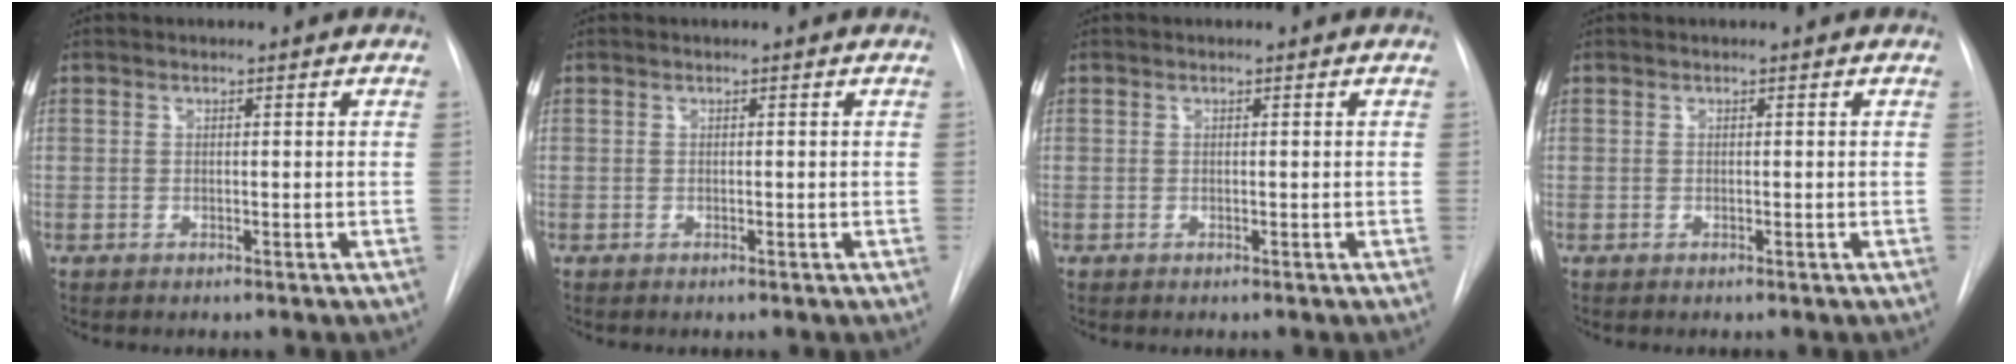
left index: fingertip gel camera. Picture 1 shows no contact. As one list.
[{"total": 0.0}, {"total": 0.0}, {"total": 0.0}]